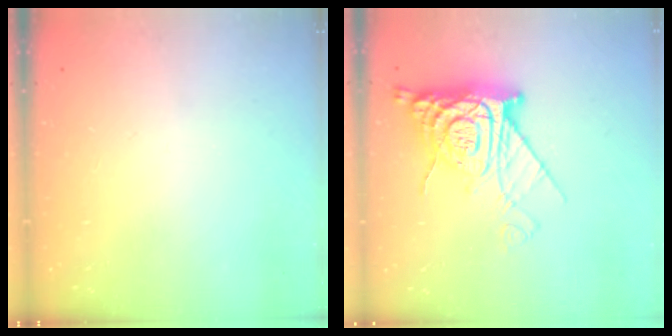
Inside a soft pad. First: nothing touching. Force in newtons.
{"total": 14.9, "press": 14.8, "slide": 1.3}